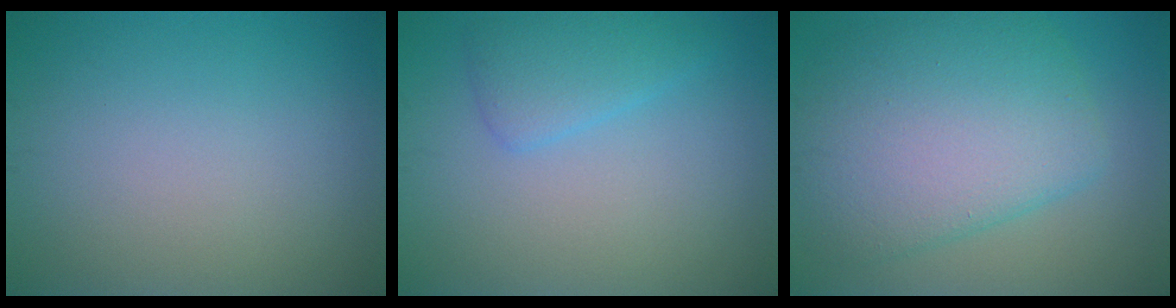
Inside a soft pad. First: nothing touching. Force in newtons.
{"total": 2.7, "press": 2.6, "slide": 0.3}
{"total": 8.8, "press": 8.8, "slide": 0.2}